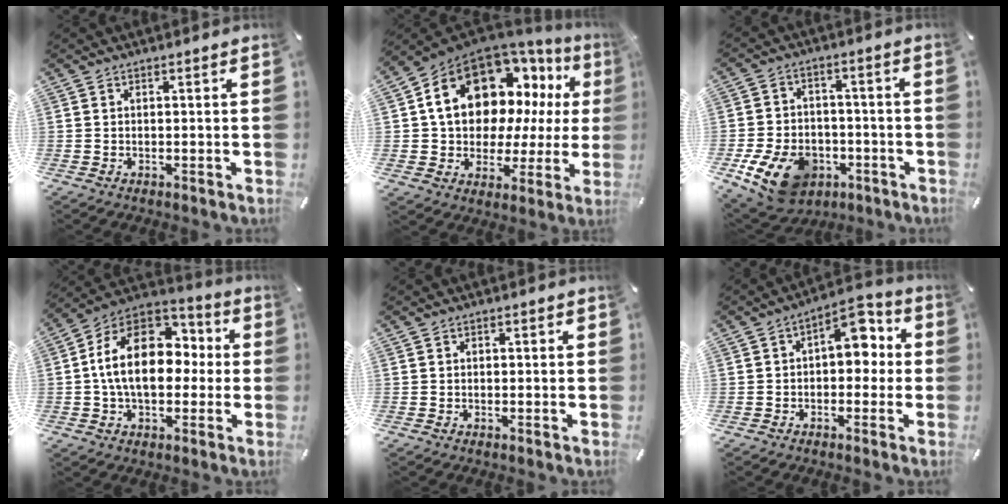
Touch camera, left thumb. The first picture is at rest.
{"total": 19.4, "force": [7.9, 12.9, 12.2], "torque": [-0.212, -0.048, 0.142]}
{"total": 13.9, "force": [-6.5, 9.6, 7.6], "torque": [-0.140, 0.039, -0.111]}
{"total": 19.0, "force": [1.0, 13.2, 13.6], "torque": [-0.253, 0.013, 0.013]}
{"total": 0.6, "force": [-0.2, 0.5, 0.2], "torque": [-0.002, 0.003, -0.005]}
{"total": 8.6, "force": [2.3, 5.4, 6.3], "torque": [-0.078, -0.016, 0.032]}